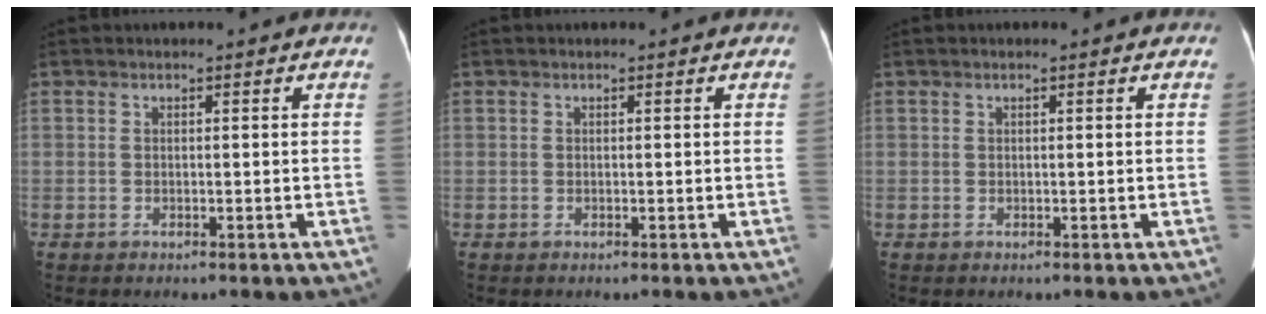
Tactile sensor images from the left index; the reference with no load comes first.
{"total": 0.0}
{"total": 0.0}